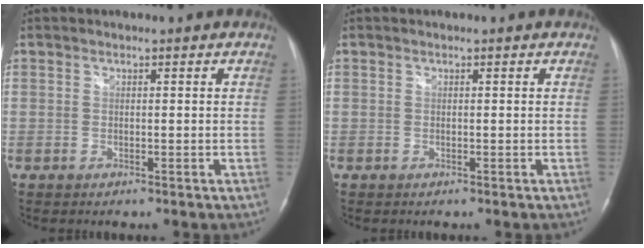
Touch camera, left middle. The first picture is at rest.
{"total": 0.0}